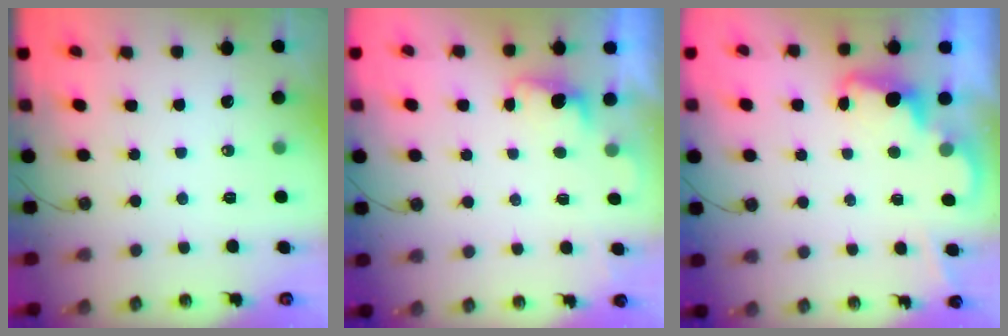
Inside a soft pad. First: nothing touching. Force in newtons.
{"total": 1.4, "press": 1.1, "slide": 0.8}
{"total": 2.3, "press": 2.2, "slide": 0.5}